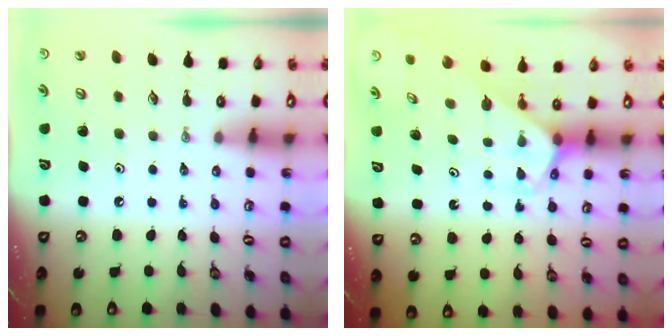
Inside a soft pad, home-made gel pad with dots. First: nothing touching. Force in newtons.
{"total": 2.7, "press": 2.7, "slide": 0.2}